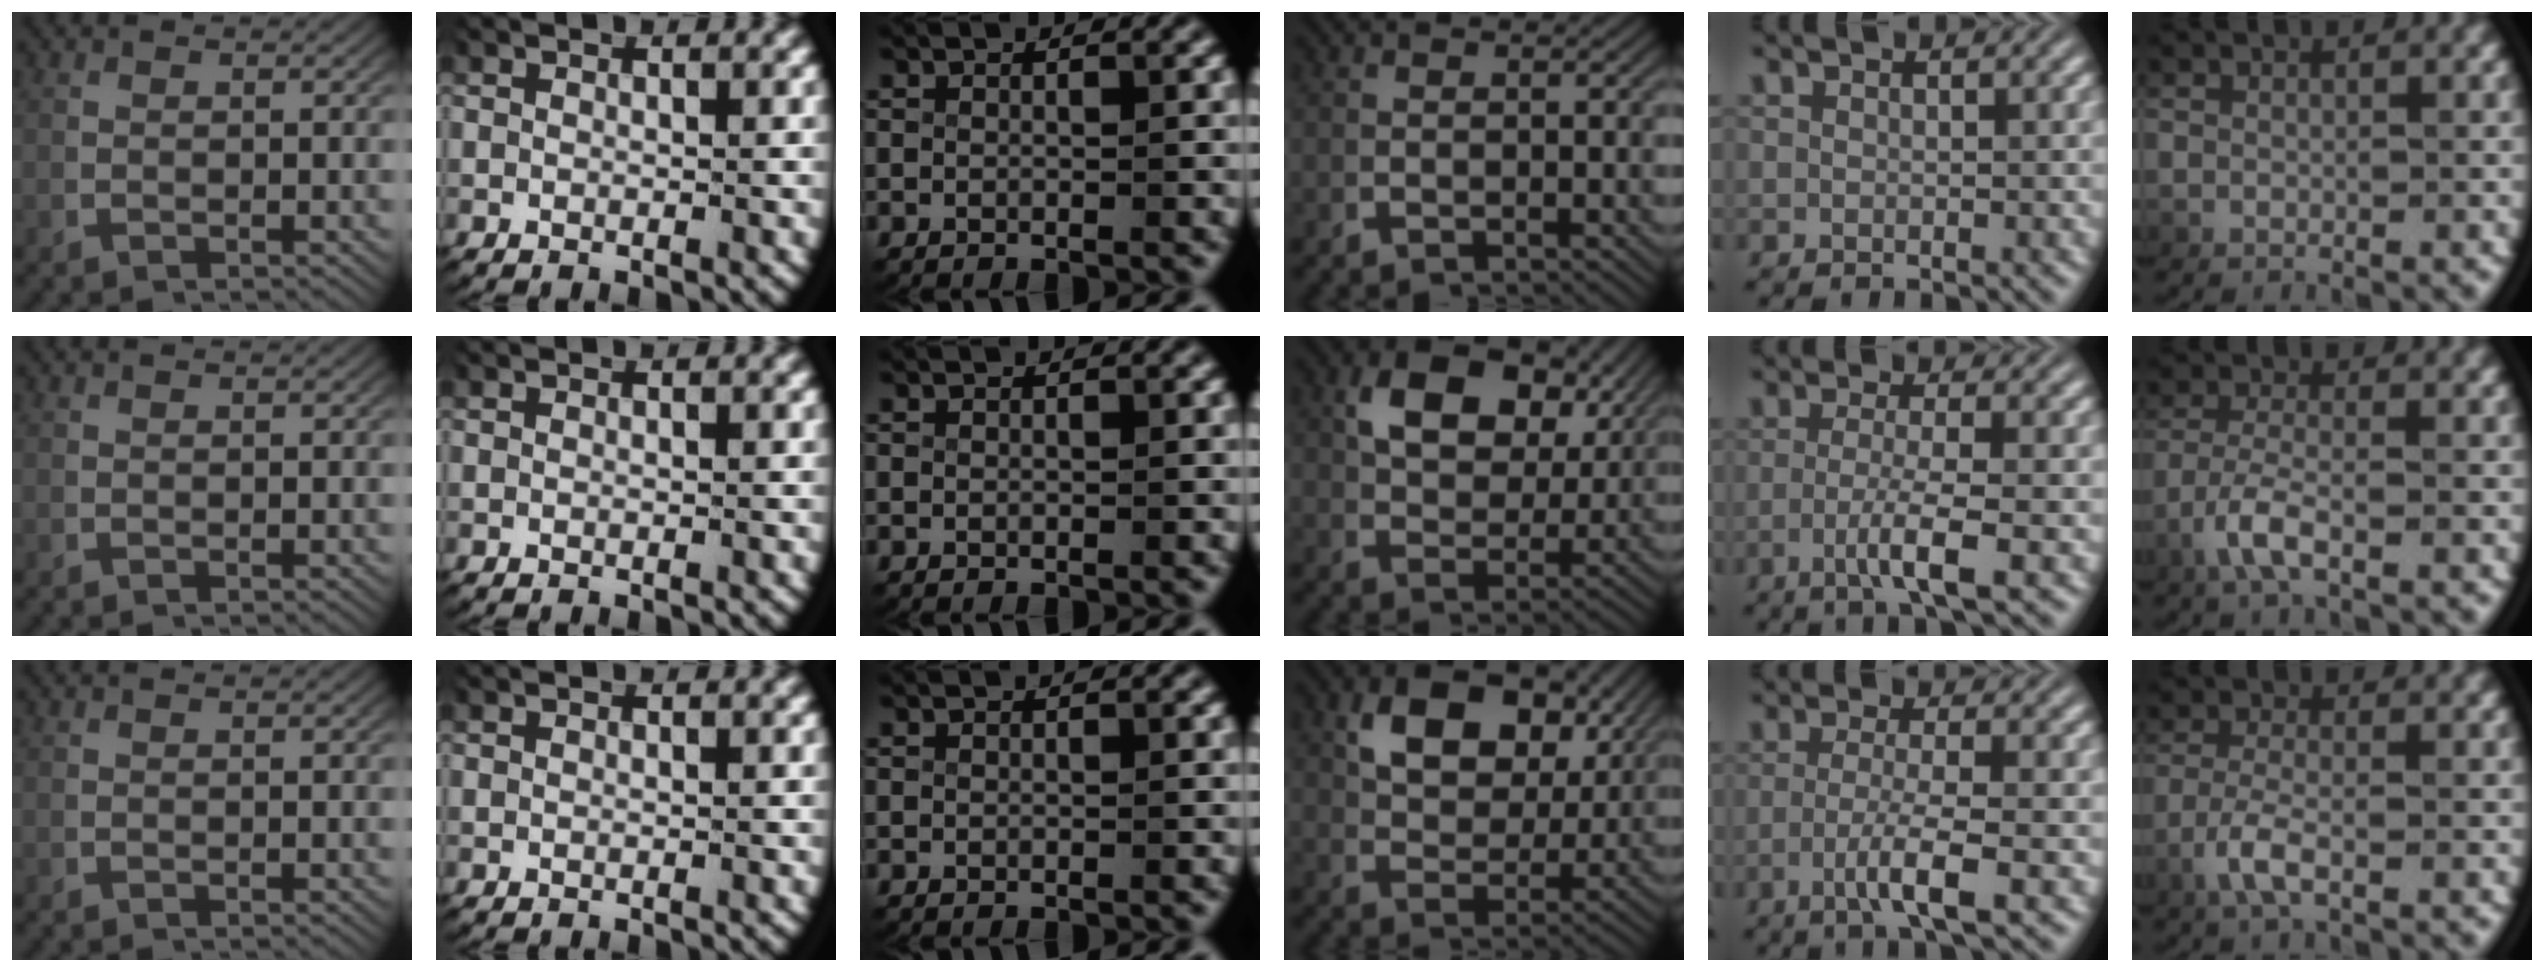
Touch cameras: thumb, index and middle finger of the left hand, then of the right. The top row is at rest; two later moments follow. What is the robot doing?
{"motion": "lift_and_place", "object": "photo album"}